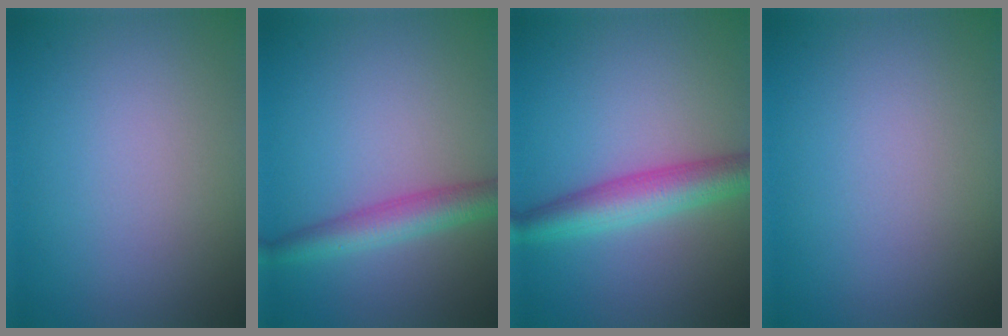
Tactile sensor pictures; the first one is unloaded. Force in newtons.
{"total": 3.6, "press": 3.6, "slide": 0.2}
{"total": 4.6, "press": 4.6, "slide": 0.0}
{"total": 0.0}